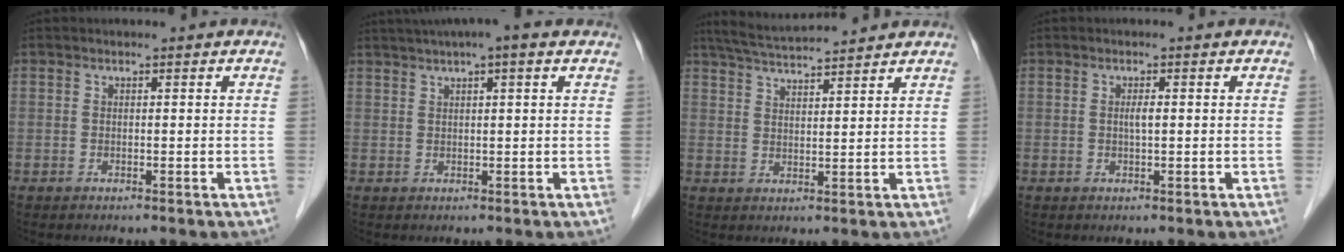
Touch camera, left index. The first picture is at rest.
{"total": 7.1, "force": [4.9, 0.6, 5.2], "torque": [-0.081, 0.032, 0.069]}
{"total": 8.8, "force": [8.2, -0.3, 3.3], "torque": [-0.065, 0.022, 0.130]}
{"total": 1.2, "force": [-0.2, 0.0, 1.2], "torque": [-0.024, -0.004, -0.005]}